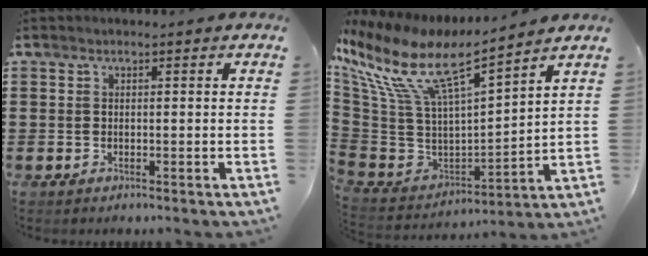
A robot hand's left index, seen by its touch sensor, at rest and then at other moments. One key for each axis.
{"total": 11.5, "fx": 7.1, "fy": 3.4, "fz": 8.4, "tx": -0.198, "ty": -0.047, "tz": 0.115}